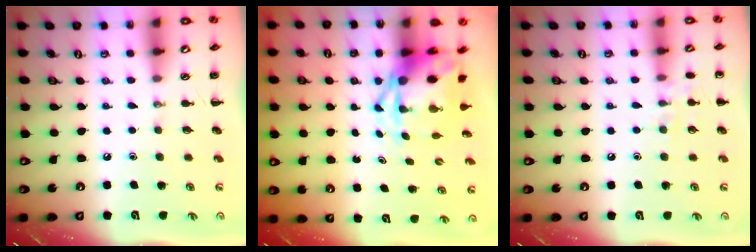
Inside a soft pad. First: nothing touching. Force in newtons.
{"total": 5.4, "press": 5.2, "slide": 1.4}
{"total": 7.4, "press": 7.1, "slide": 1.9}